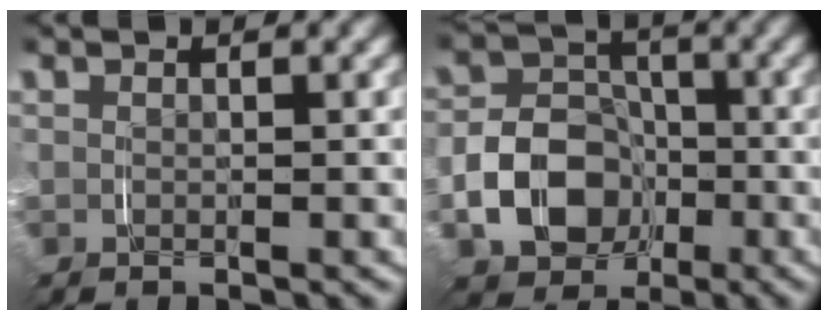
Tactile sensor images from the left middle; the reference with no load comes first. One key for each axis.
{"total": 7.2, "fx": -2.6, "fy": 6.1, "fz": 2.9, "tx": -0.046, "ty": -0.015, "tz": -0.048}